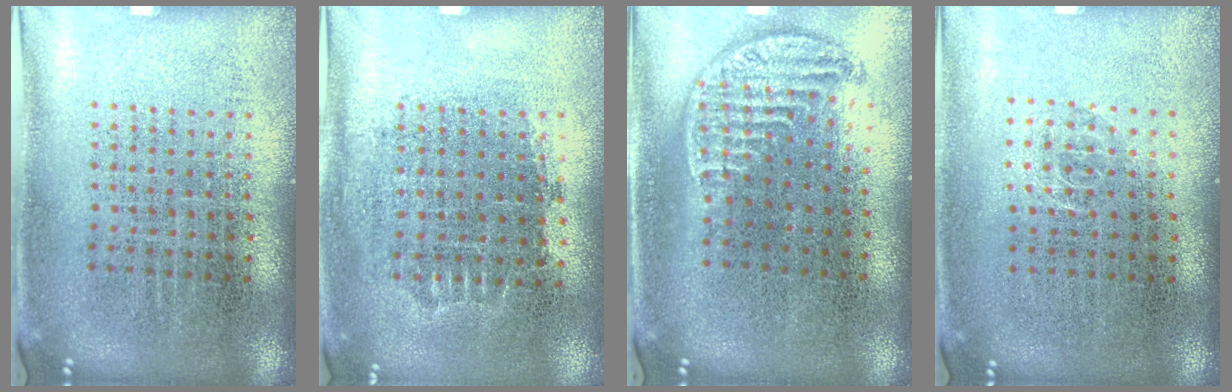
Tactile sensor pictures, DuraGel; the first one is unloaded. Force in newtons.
{"total": 0.8, "press": 0.8, "slide": 0.3}
{"total": 1.2, "press": 1.0, "slide": 0.6}
{"total": 0.6, "press": 0.4, "slide": 0.4}